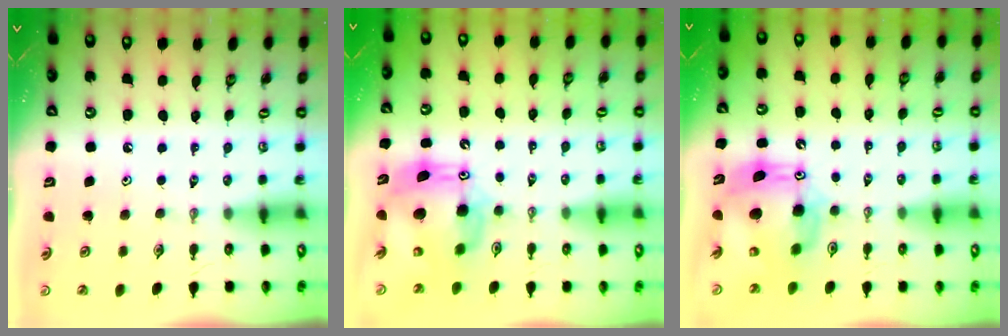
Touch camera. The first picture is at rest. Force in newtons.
{"total": 14.2, "press": 14.2, "slide": 1.5}
{"total": 14.2, "press": 14.2, "slide": 1.5}